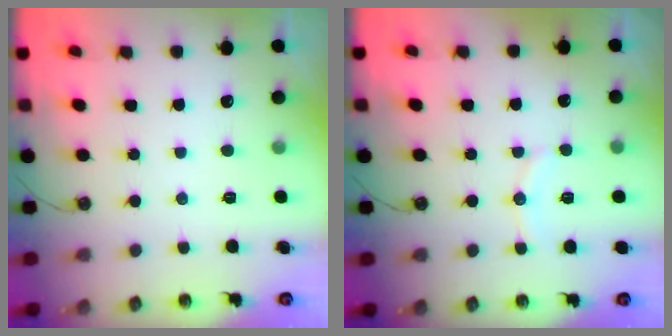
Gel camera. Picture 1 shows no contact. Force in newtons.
{"total": 6.2, "press": 5.9, "slide": 1.9}